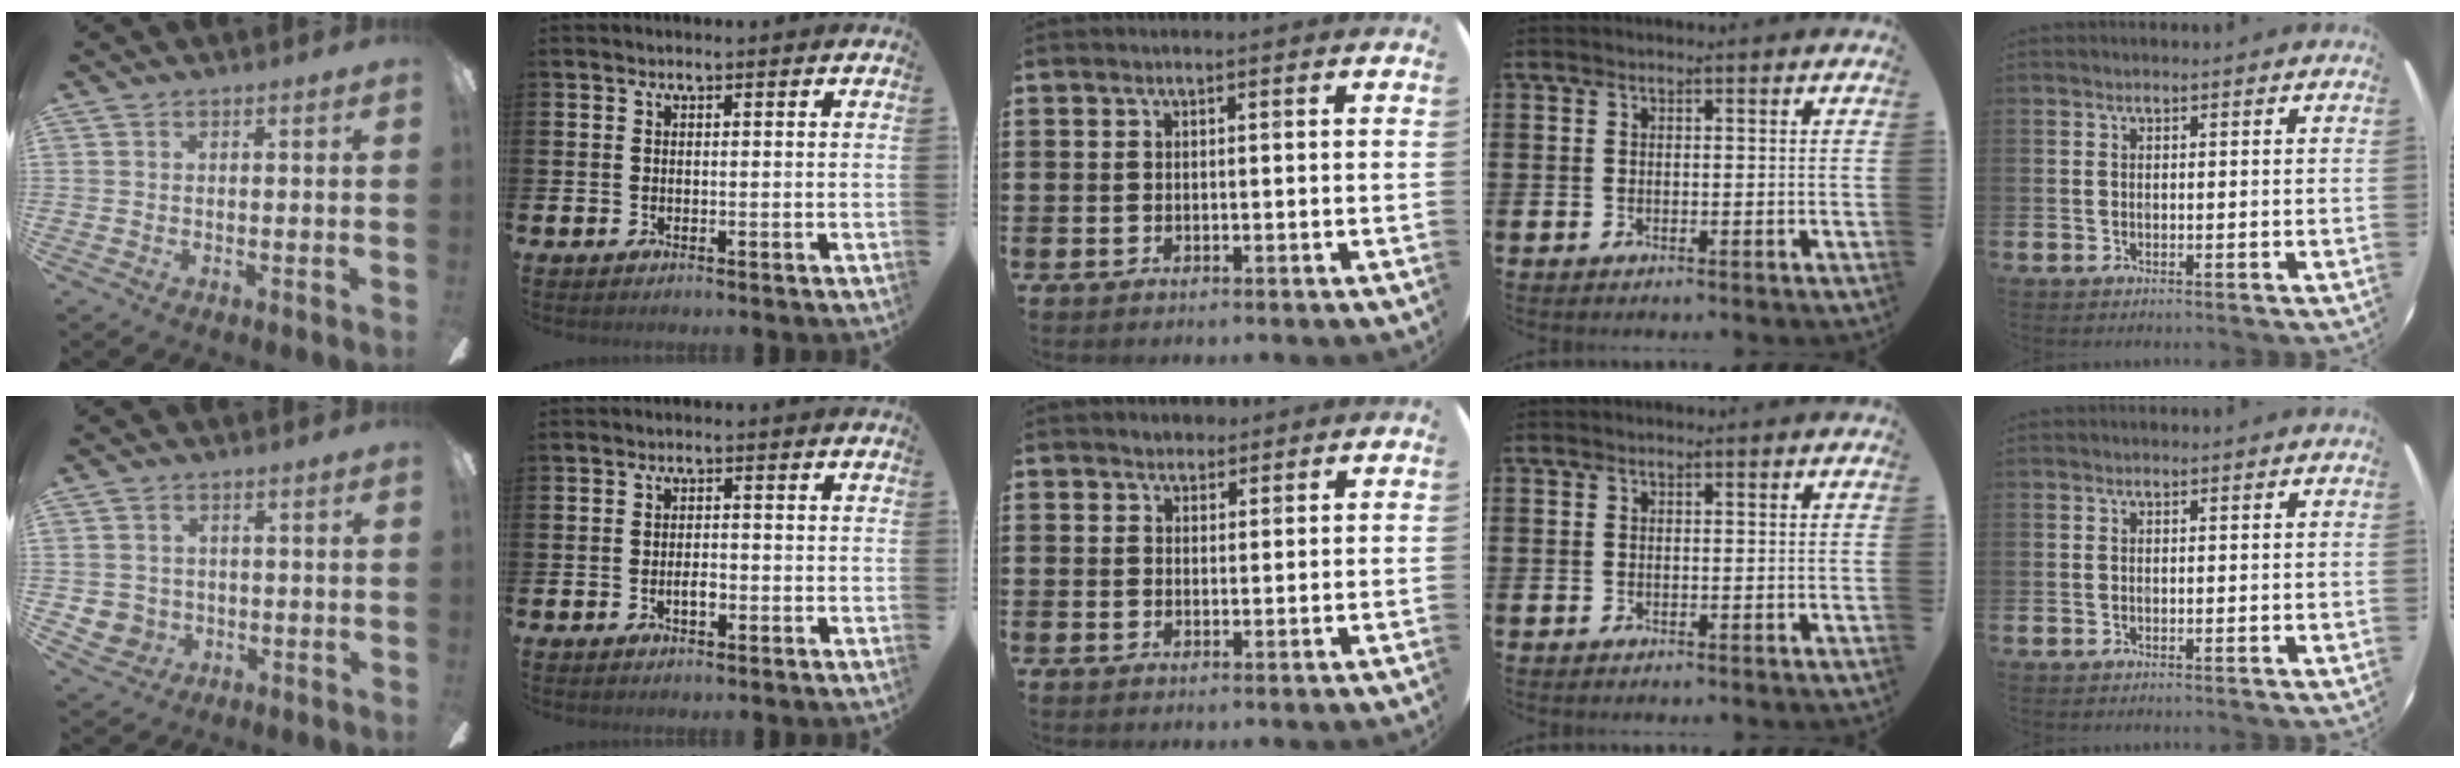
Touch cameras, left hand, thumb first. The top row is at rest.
{"thumb": {"total": 3.8, "force": [0.1, 3.8, 0.2], "torque": [-0.014, 0.008, 0.005]}, "index": {"total": 1.8, "force": [-0.6, 0.9, 1.5], "torque": [-0.019, 0.000, -0.015]}, "middle": {"total": 1.9, "force": [1.7, 0.7, -0.1], "torque": [0.008, 0.001, 0.032]}}